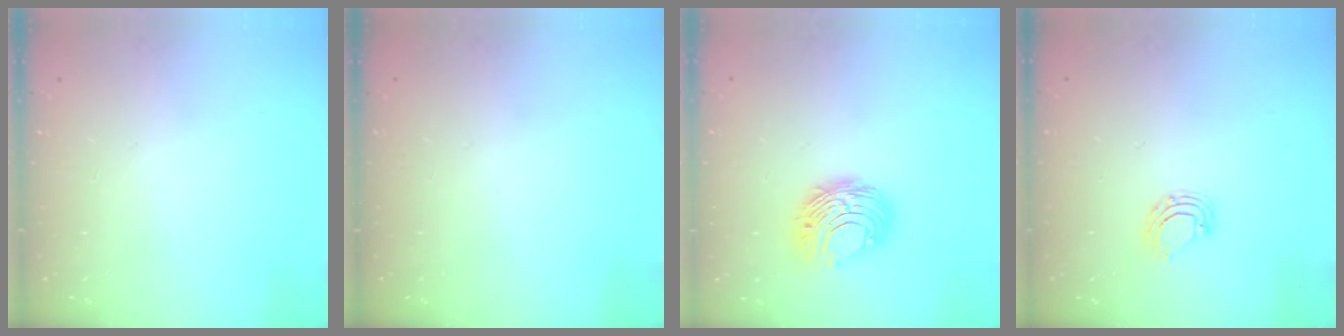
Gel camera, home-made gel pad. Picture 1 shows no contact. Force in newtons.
{"total": 0.0}
{"total": 8.6, "press": 8.6, "slide": 0.5}
{"total": 6.9, "press": 6.8, "slide": 0.9}